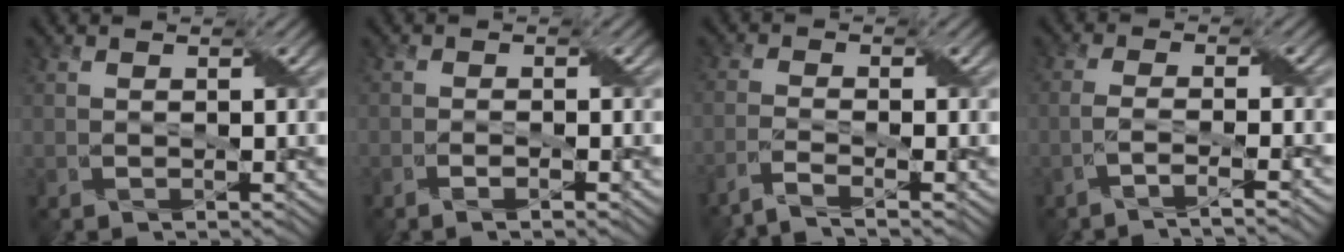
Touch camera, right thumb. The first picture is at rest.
{"total": 1.9, "force": [-1.3, 0.1, 1.3], "torque": [-0.025, 0.008, -0.030]}
{"total": 3.7, "force": [-2.9, 0.5, 2.2], "torque": [-0.034, 0.003, -0.069]}
{"total": 4.3, "force": [-2.8, 0.6, 3.2], "torque": [-0.046, 0.008, -0.064]}